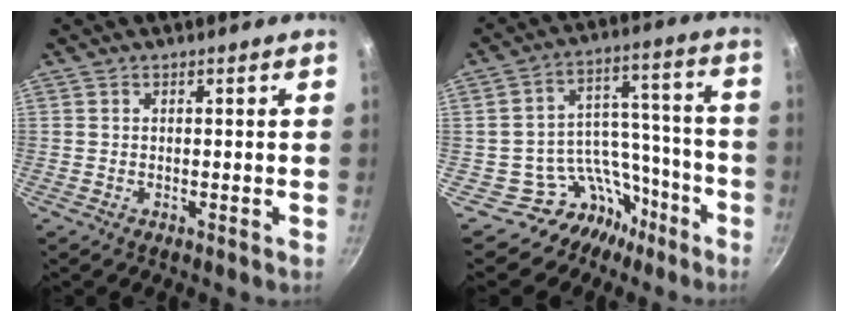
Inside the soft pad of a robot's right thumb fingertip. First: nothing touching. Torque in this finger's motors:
{"motor_torque": [0.56, -0.53, -0.58, -0.28, 0.01]}